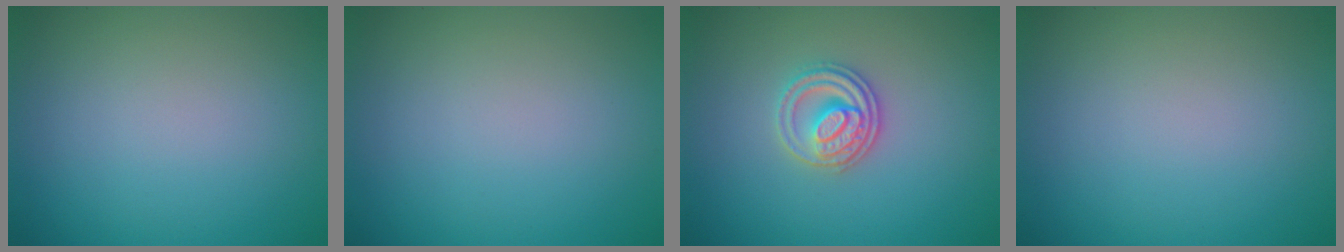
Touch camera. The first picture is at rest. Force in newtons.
{"total": 0.0}
{"total": 3.0, "press": 2.8, "slide": 0.9}
{"total": 0.0}